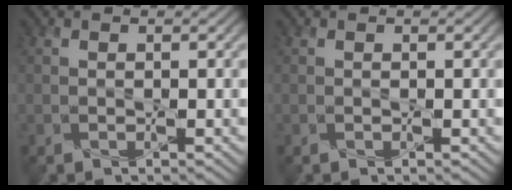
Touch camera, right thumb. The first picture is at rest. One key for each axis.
{"total": 0.0}